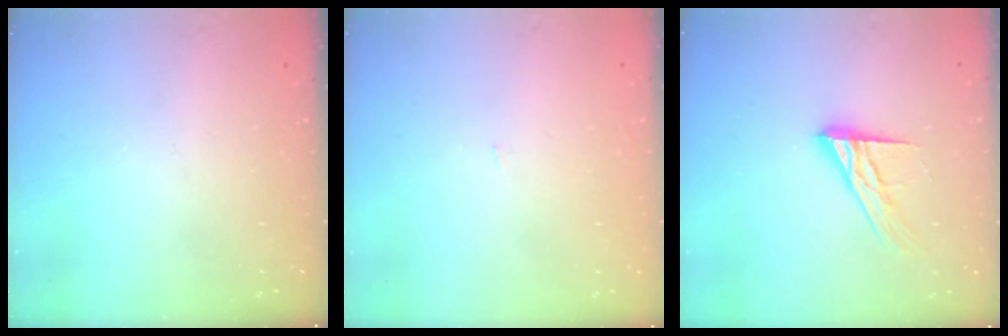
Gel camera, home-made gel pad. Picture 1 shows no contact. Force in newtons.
{"total": 0.9, "press": 0.9, "slide": 0.0}
{"total": 13.1, "press": 13.1, "slide": 1.0}